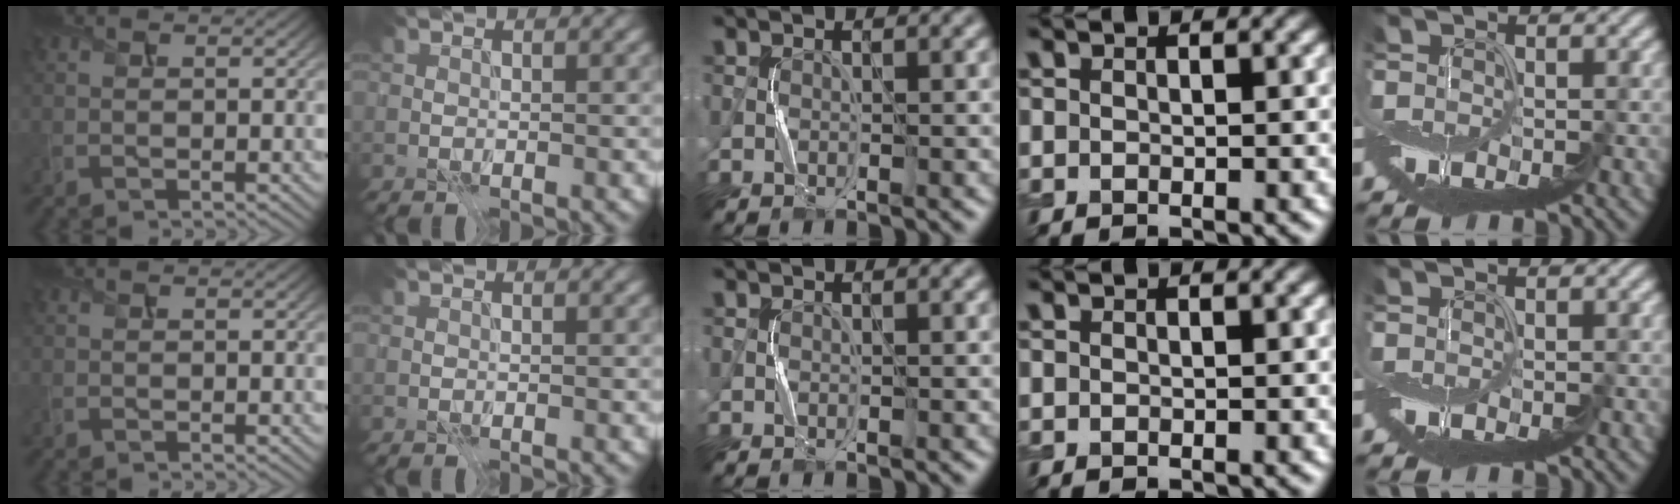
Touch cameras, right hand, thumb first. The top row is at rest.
{}